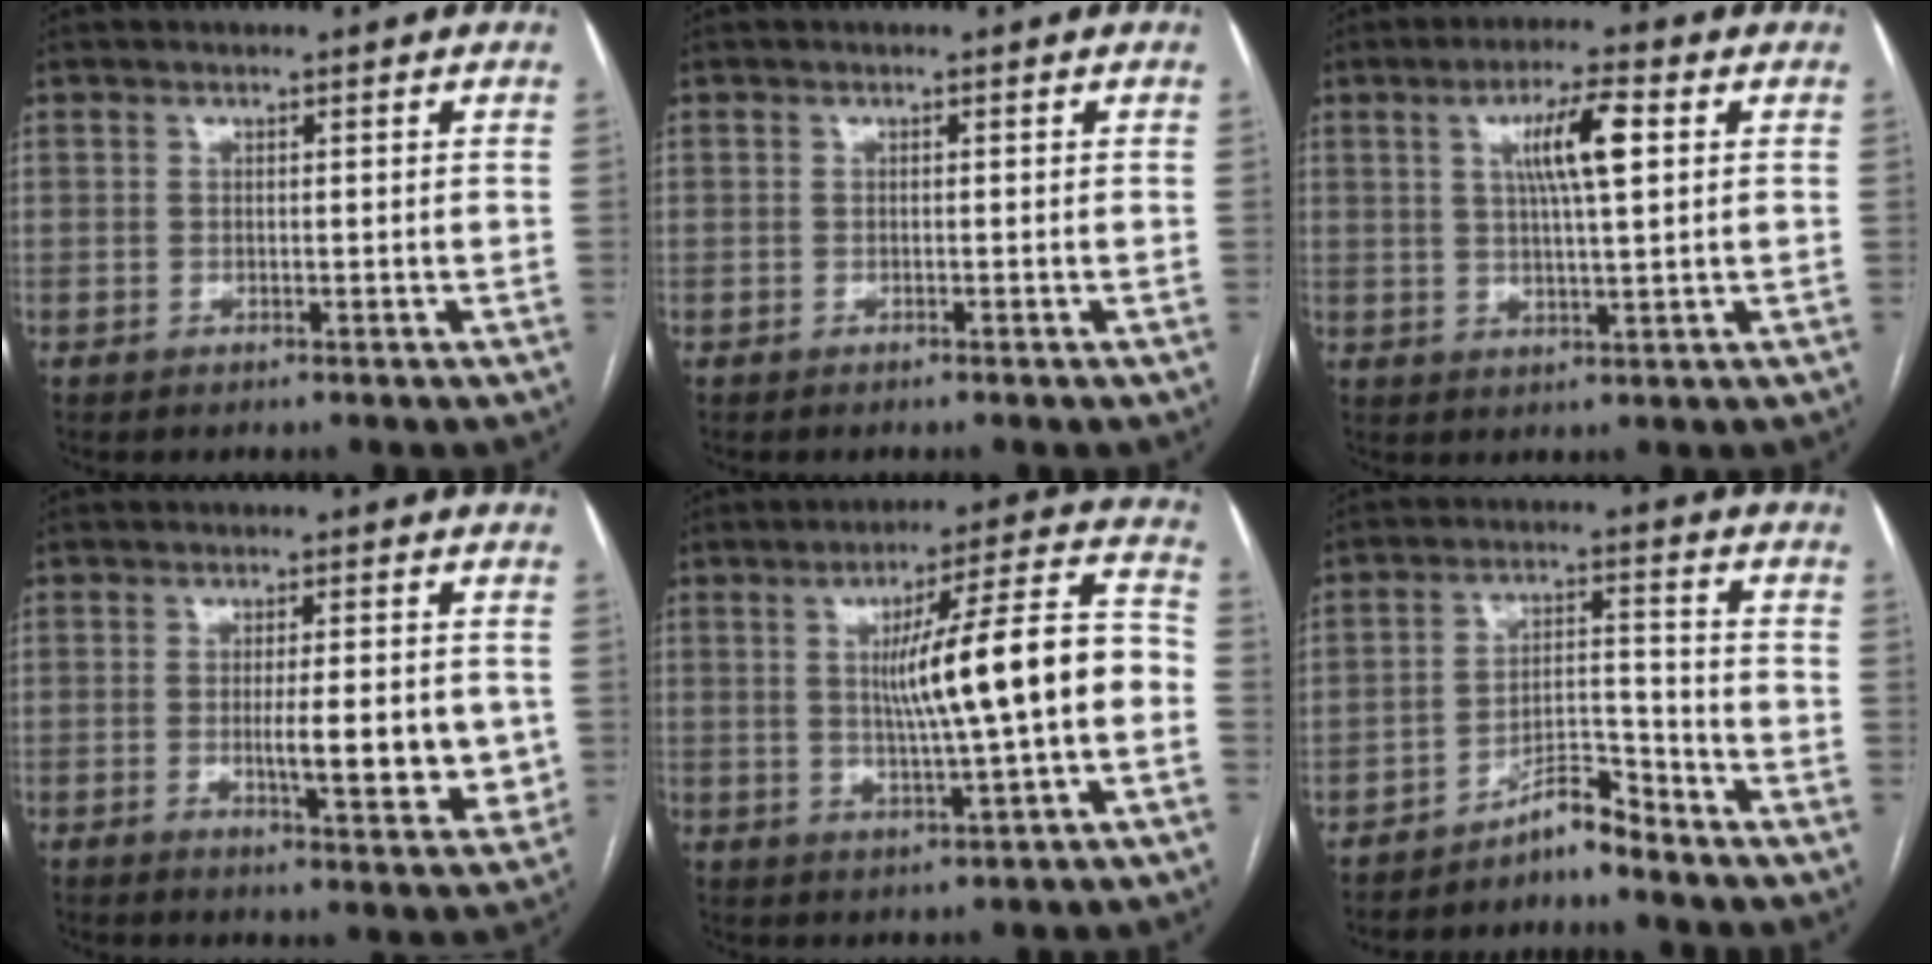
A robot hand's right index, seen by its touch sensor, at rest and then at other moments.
{"total": 0.0}
{"total": 7.7, "force": [2.4, 0.8, 7.3], "torque": [-0.133, 0.008, 0.042]}
{"total": 9.3, "force": [-0.8, 2.2, 8.9], "torque": [-0.120, -0.013, -0.006]}
{"total": 14.2, "force": [-0.5, 0.6, 14.2], "torque": [-0.215, 0.022, -0.006]}
{"total": 4.9, "force": [-4.6, 0.8, 1.7], "torque": [-0.017, 0.011, -0.083]}